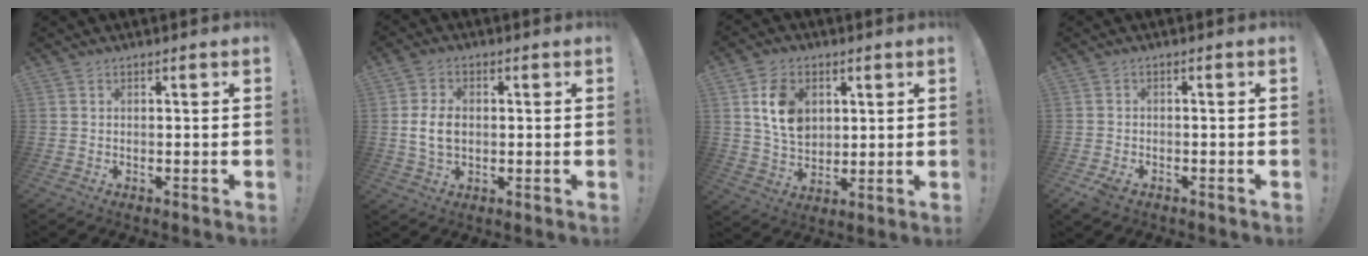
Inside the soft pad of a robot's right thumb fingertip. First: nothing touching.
{"total": 7.7, "force": [0.0, 5.3, 5.6], "torque": [-0.094, 0.001, -0.001]}
{"total": 12.3, "force": [4.1, 9.4, 6.9], "torque": [-0.107, -0.005, 0.080]}
{"total": 2.7, "force": [-1.5, 1.7, 1.6], "torque": [-0.038, 0.003, -0.027]}